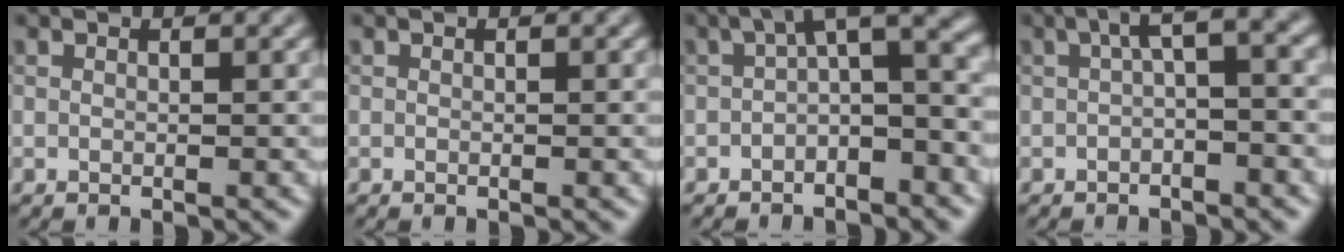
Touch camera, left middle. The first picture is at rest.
{"total": 0.0}
{"total": 5.3, "force": [-0.7, 2.0, 4.8], "torque": [-0.059, 0.019, -0.029]}
{"total": 3.2, "force": [0.0, 0.8, 3.1], "torque": [-0.050, 0.017, -0.006]}